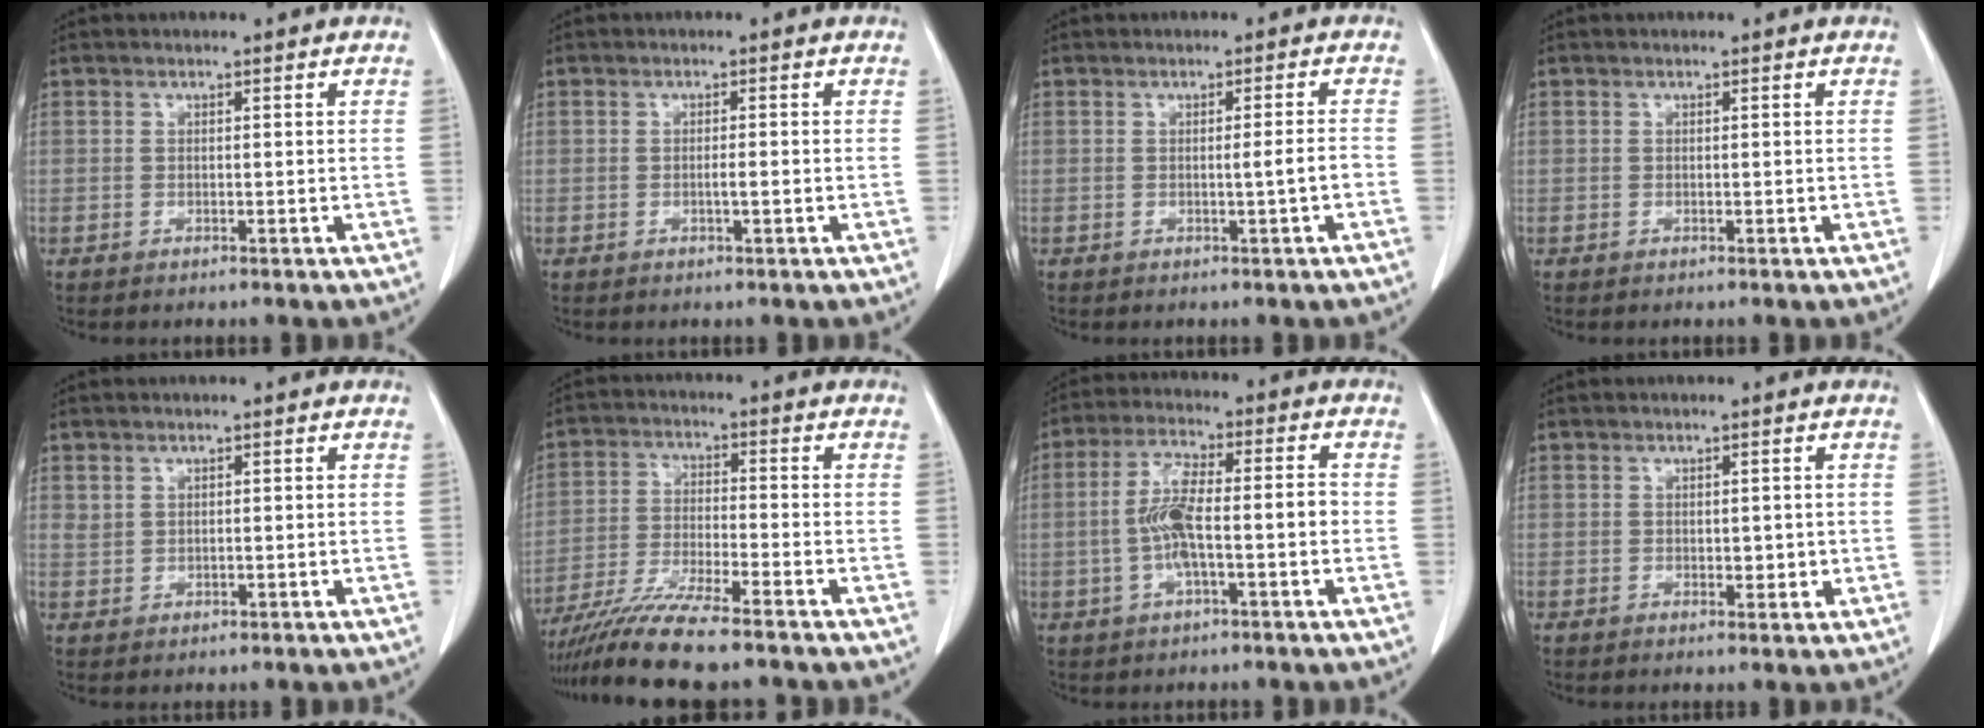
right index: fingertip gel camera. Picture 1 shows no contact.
{"total": 1.3, "force": [-0.3, 0.1, 1.2], "torque": [-0.021, -0.001, -0.003]}
{"total": 1.9, "force": [-0.6, -0.5, 1.7], "torque": [-0.027, -0.003, -0.011]}
{"total": 0.0}
{"total": 1.1, "force": [0.7, 0.8, 0.4], "torque": [-0.003, -0.002, 0.014]}
{"total": 10.7, "force": [-8.9, -0.2, 6.0], "torque": [-0.109, -0.027, -0.156]}
{"total": 9.0, "force": [-1.4, 2.1, 8.6], "torque": [-0.169, 0.020, -0.027]}
{"total": 1.9, "force": [0.0, 1.2, 1.5], "torque": [-0.015, -0.001, 0.004]}